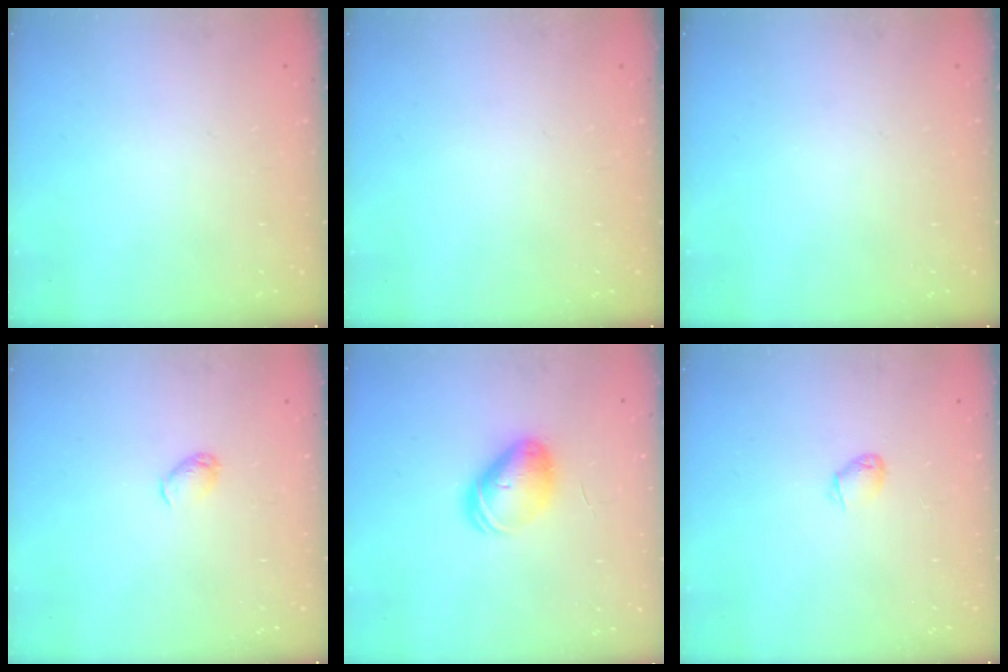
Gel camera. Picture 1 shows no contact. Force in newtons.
{"total": 0.0}
{"total": 0.0}
{"total": 3.1, "press": 3.0, "slide": 0.7}
{"total": 8.5, "press": 8.5, "slide": 1.0}
{"total": 2.3, "press": 2.3, "slide": 0.5}